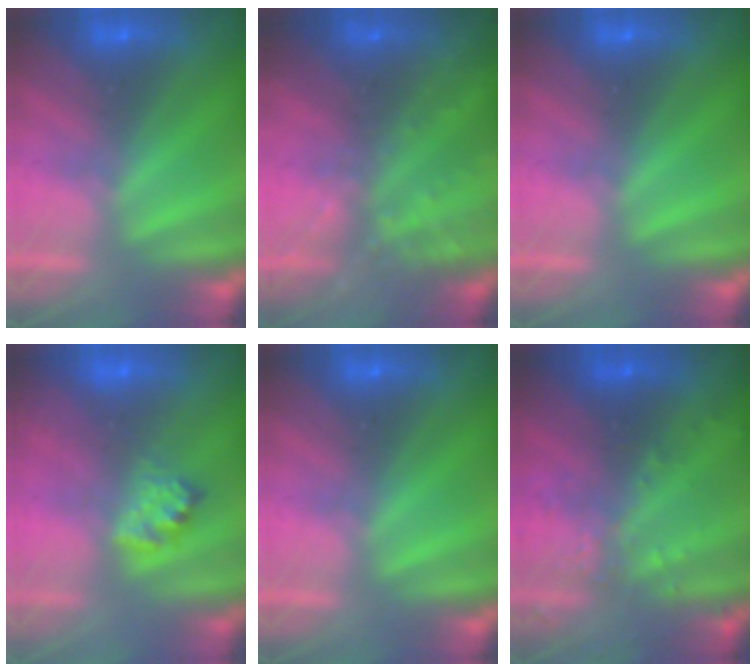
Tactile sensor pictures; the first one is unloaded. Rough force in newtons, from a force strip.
{"total": 7.5}
{"total": 0.0}
{"total": 2.3}
{"total": 0.0}
{"total": 2.9}